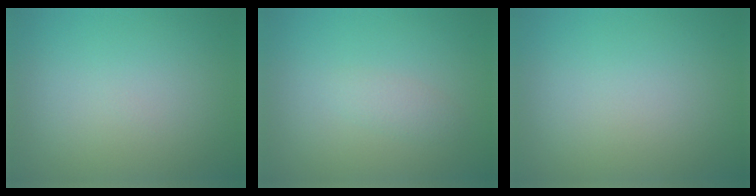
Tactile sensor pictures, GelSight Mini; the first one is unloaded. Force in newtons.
{"total": 1.2, "press": 1.2, "slide": 0.1}
{"total": 0.0}